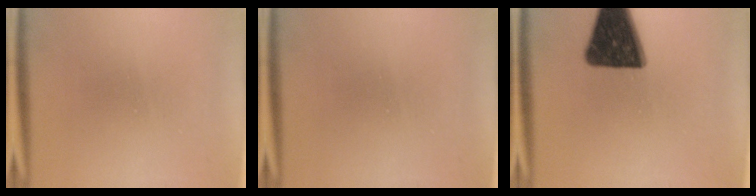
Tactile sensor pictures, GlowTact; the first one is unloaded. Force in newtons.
{"total": 0.0}
{"total": 14.8}